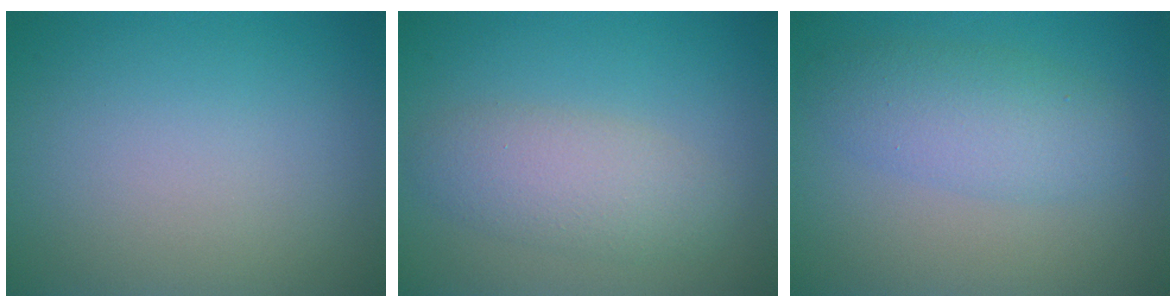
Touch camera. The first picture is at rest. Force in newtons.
{"total": 3.8, "press": 3.8, "slide": 0.1}
{"total": 4.0, "press": 4.0, "slide": 0.2}